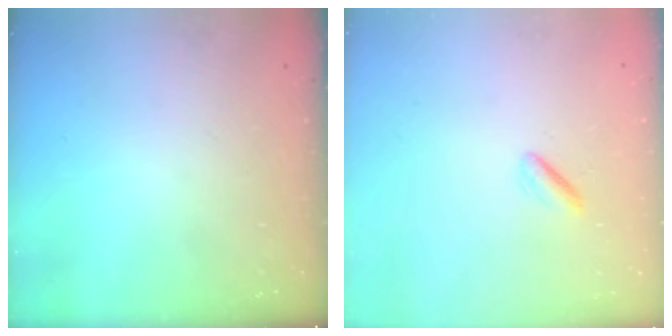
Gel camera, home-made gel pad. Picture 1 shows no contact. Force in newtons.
{"total": 1.0, "press": 0.6, "slide": 0.8}